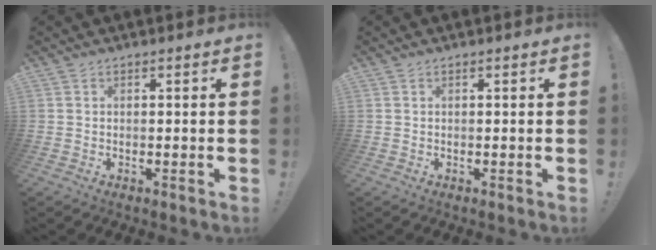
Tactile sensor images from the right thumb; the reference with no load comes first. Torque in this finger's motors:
{"motor_torque": [-0.08, 0.08, 0.00, 0.00, 0.00]}